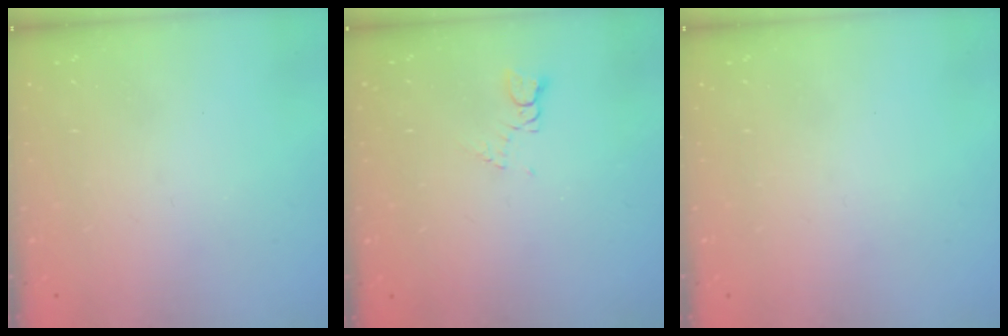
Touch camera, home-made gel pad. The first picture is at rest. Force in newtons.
{"total": 2.7, "press": 2.7, "slide": 0.3}
{"total": 0.0}